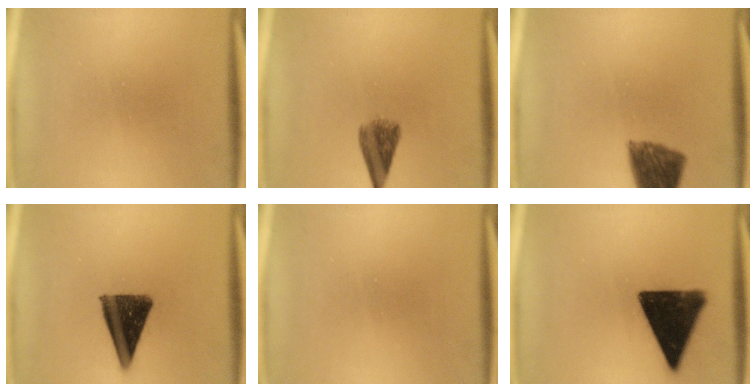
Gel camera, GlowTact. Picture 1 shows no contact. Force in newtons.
{"total": 4.4}
{"total": 8.6}
{"total": 11.6}
{"total": 0.0}
{"total": 15.9}